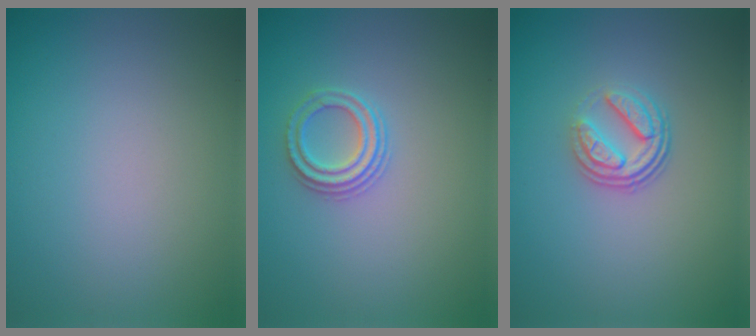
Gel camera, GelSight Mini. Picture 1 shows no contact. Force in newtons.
{"total": 2.4, "press": 2.2, "slide": 0.8}
{"total": 3.5, "press": 2.4, "slide": 2.5}